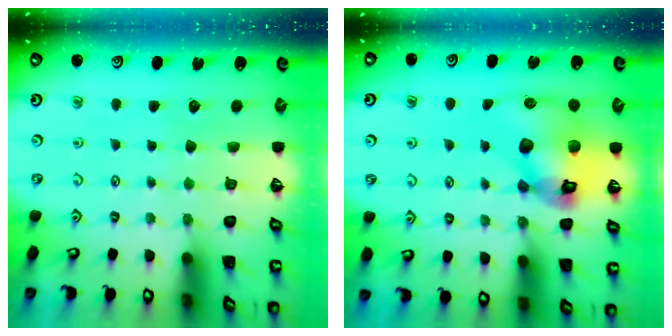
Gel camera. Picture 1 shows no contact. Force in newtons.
{"total": 16.0, "press": 15.9, "slide": 2.1}